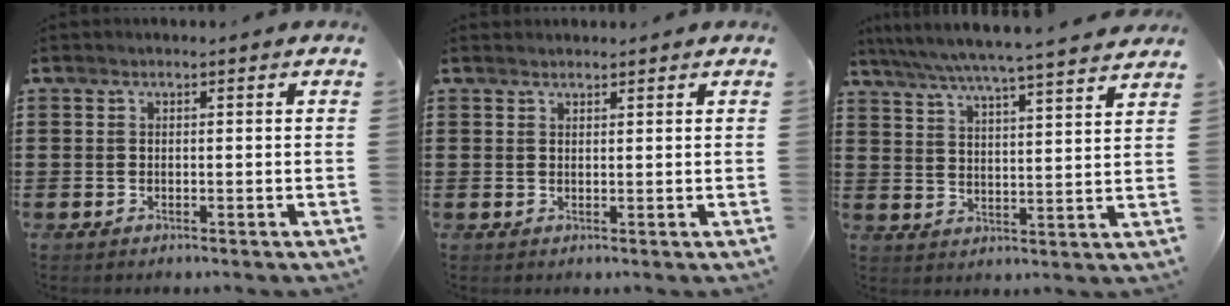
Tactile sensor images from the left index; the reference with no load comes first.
{"total": 1.1, "force": [1.1, 0.2, 0.1], "torque": [-0.003, 0.001, 0.021]}
{"total": 5.5, "force": [4.9, -0.8, 2.3], "torque": [-0.065, -0.037, 0.078]}